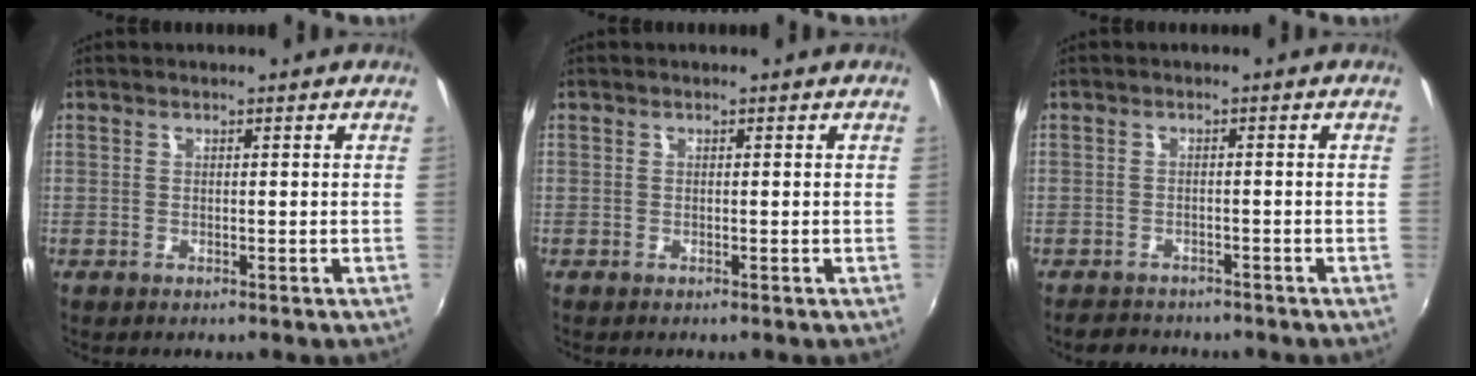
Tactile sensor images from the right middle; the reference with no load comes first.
{"total": 0.0}
{"total": 4.6, "force": [-4.1, 2.0, 0.8], "torque": [-0.030, -0.003, -0.065]}